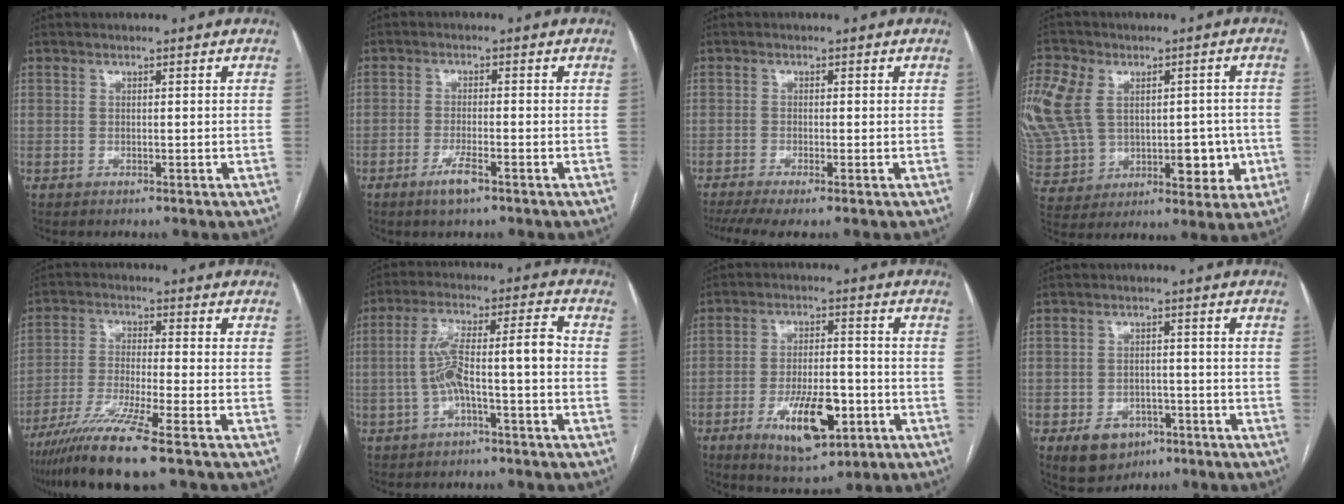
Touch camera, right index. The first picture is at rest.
{"total": 3.6, "force": [-2.2, 0.3, 2.8], "torque": [-0.059, -0.005, -0.042]}
{"total": 6.9, "force": [-5.3, -0.3, 4.5], "torque": [-0.073, -0.009, -0.087]}
{"total": 22.4, "force": [2.0, 16.2, 15.3], "torque": [-0.336, 0.050, 0.072]}
{"total": 11.7, "force": [-8.0, -1.0, 8.4], "torque": [-0.164, -0.035, -0.146]}
{"total": 9.4, "force": [-1.5, 1.3, 9.2], "torque": [-0.169, 0.041, -0.024]}
{"total": 11.6, "force": [-4.5, 4.3, 9.7], "torque": [-0.170, -0.003, -0.063]}
{"total": 6.4, "force": [-3.3, 4.8, 2.6], "torque": [-0.045, 0.004, -0.041]}